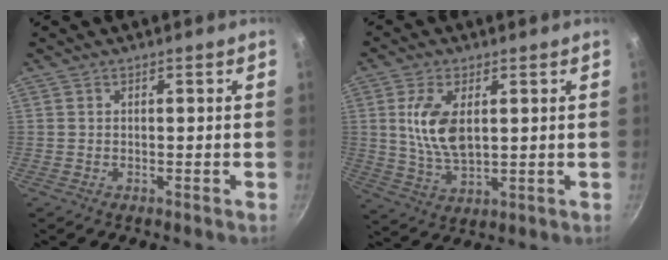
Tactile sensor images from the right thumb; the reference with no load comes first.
{"total": 9.8, "force": [2.1, 5.0, 8.1], "torque": [-0.155, -0.014, 0.044]}